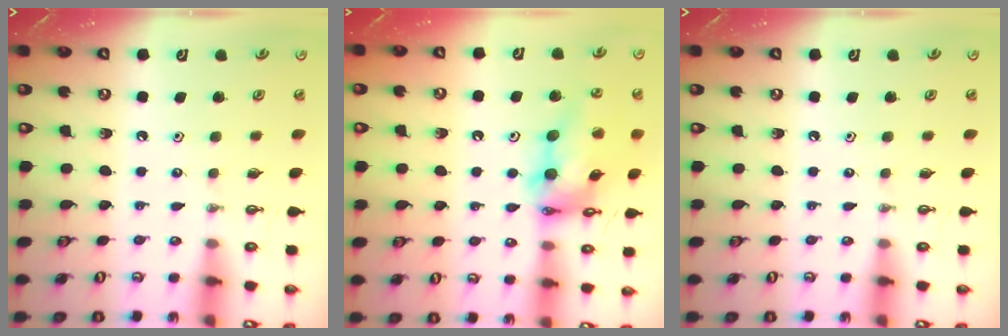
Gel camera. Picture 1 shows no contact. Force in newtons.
{"total": 17.1, "press": 17.0, "slide": 1.9}
{"total": 0.0}